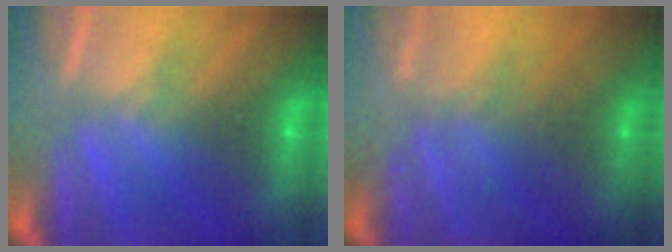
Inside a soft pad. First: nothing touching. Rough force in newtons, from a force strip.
{"total": 8.7}